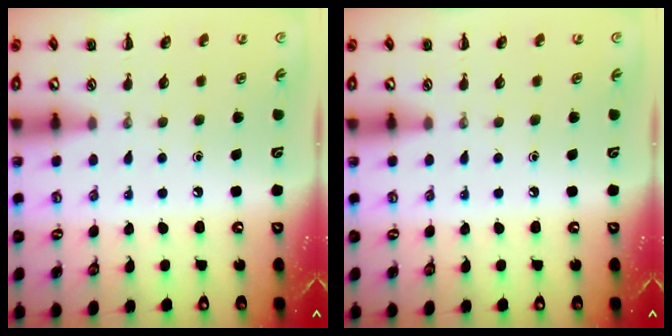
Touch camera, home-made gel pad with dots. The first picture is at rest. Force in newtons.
{"total": 0.0}